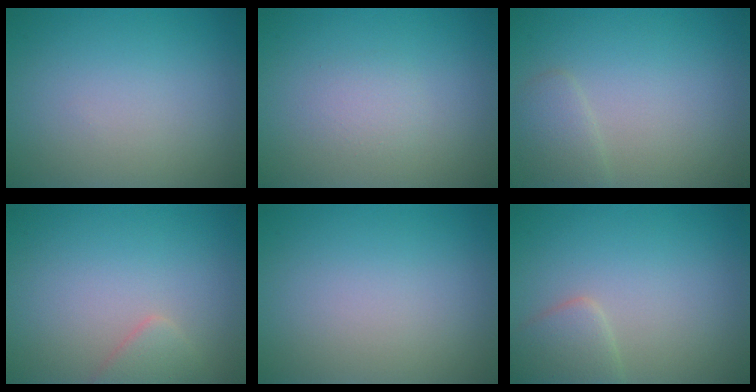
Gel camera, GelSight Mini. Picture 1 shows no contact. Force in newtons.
{"total": 1.2, "press": 1.2, "slide": 0.0}
{"total": 1.7, "press": 1.7, "slide": 0.0}
{"total": 1.7, "press": 1.7, "slide": 0.1}
{"total": 0.0}
{"total": 2.3, "press": 2.3, "slide": 0.1}